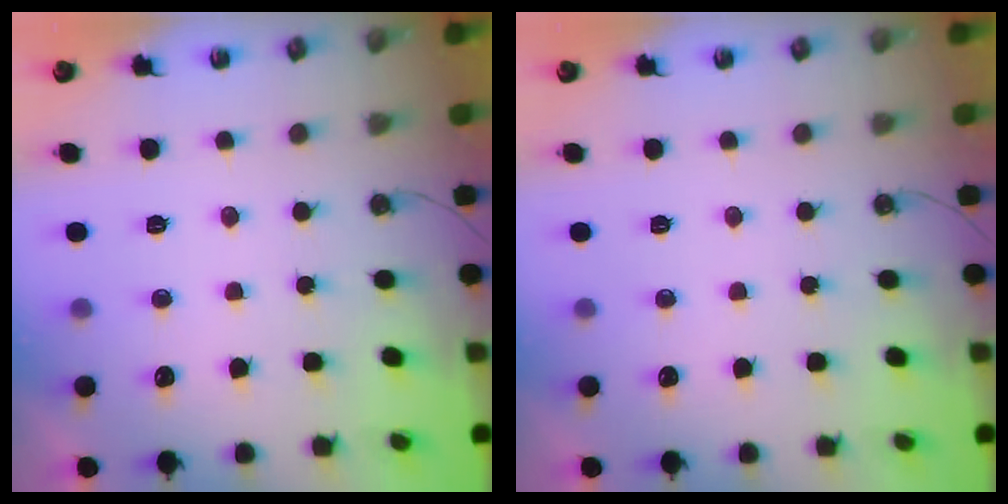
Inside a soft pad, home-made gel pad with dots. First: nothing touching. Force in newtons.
{"total": 0.0}